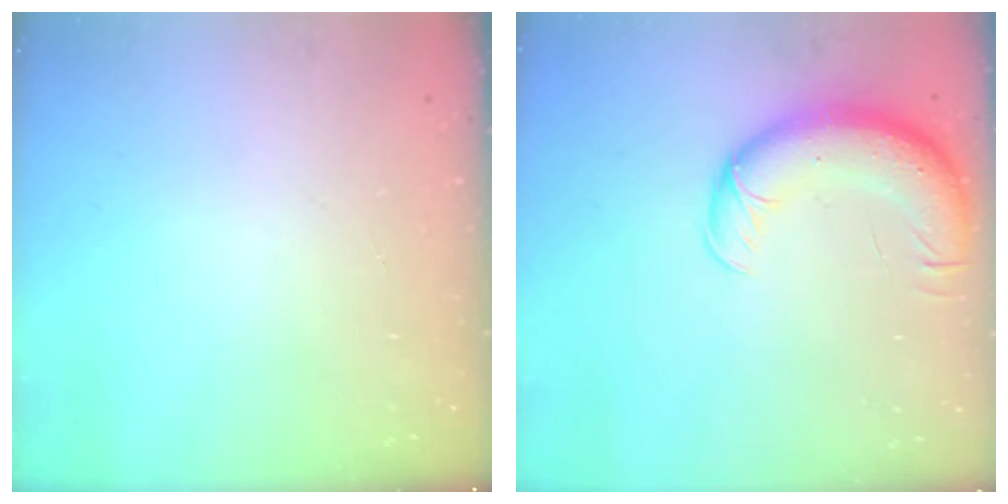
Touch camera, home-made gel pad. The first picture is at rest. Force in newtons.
{"total": 13.7, "press": 13.3, "slide": 3.1}